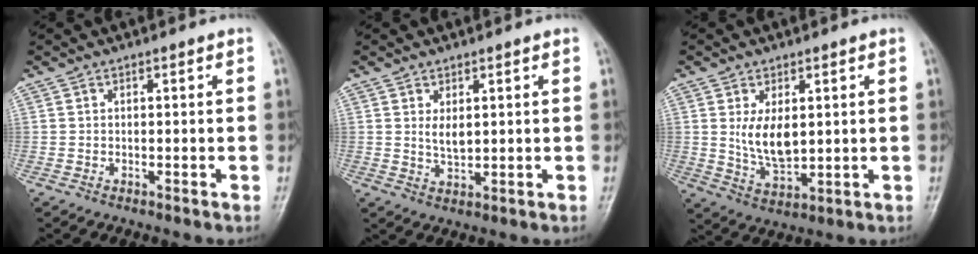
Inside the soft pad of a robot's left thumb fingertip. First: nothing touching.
{"total": 3.1, "force": [1.1, 1.6, 2.4], "torque": [-0.035, -0.013, 0.023]}
{"total": 7.2, "force": [1.6, 4.0, 5.8], "torque": [-0.093, -0.020, 0.041]}